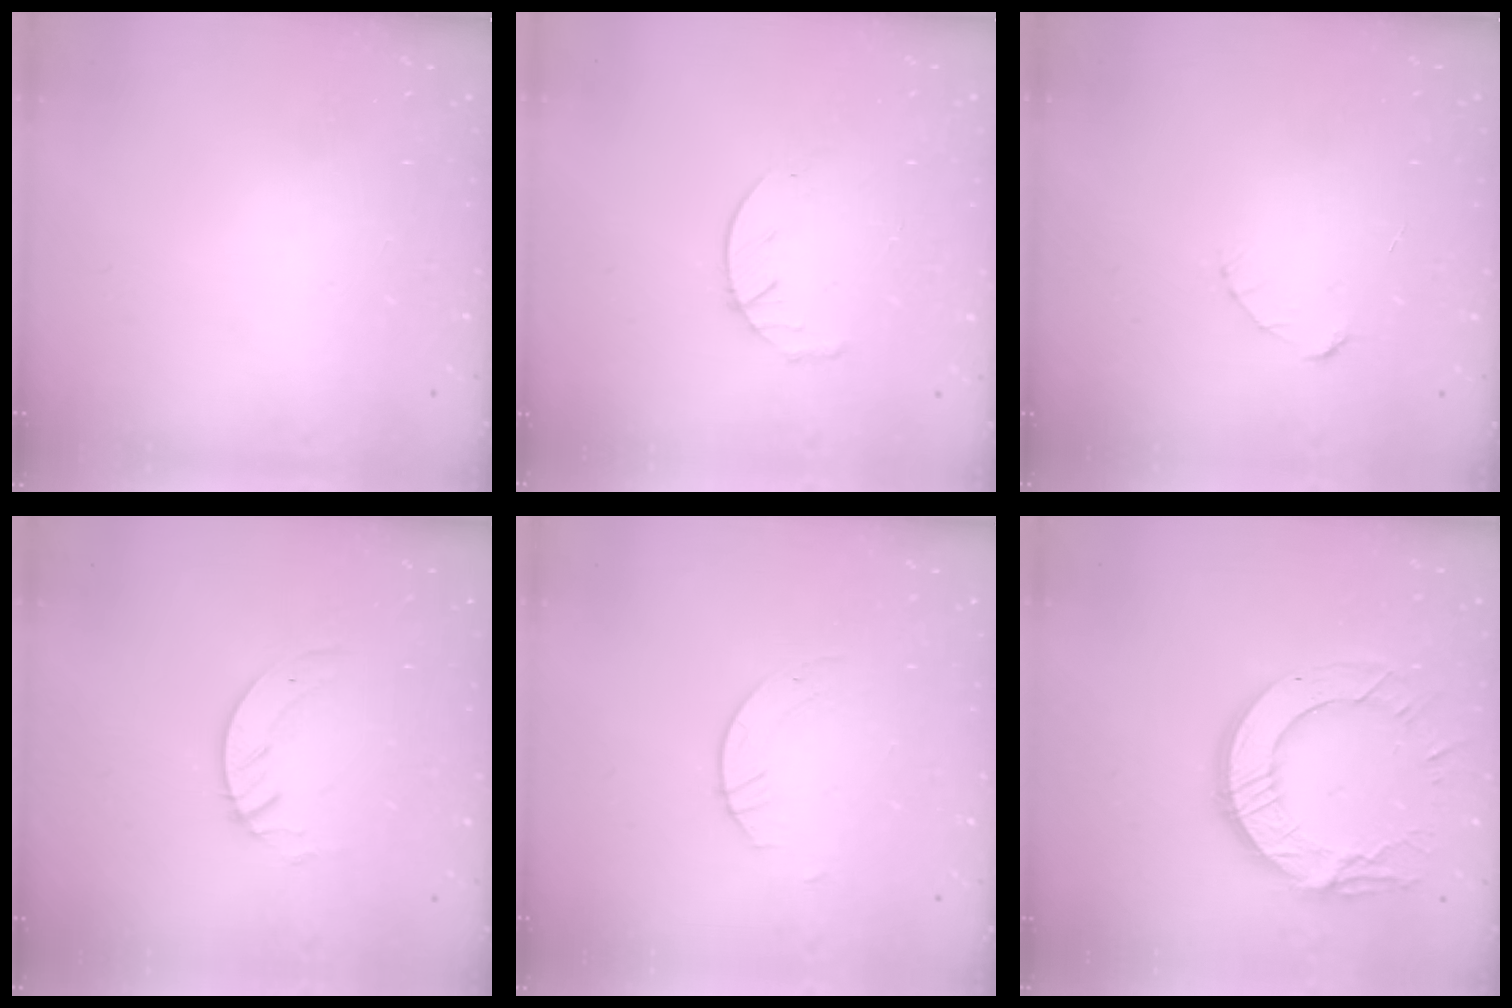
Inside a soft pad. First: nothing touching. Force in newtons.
{"total": 3.9, "press": 3.9, "slide": 0.5}
{"total": 2.4, "press": 2.4, "slide": 0.2}
{"total": 3.6, "press": 3.6, "slide": 0.3}
{"total": 2.1, "press": 2.1, "slide": 0.1}
{"total": 15.0, "press": 14.9, "slide": 1.5}